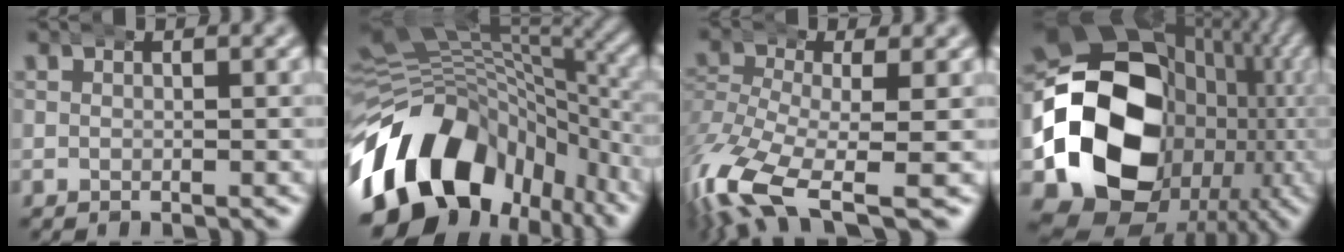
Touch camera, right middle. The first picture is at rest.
{"total": 18.5, "force": [-4.5, 13.3, 12.1], "torque": [-0.228, -0.029, -0.061]}
{"total": 8.1, "force": [-4.8, 3.5, 5.5], "torque": [-0.145, -0.053, -0.054]}
{"total": 27.9, "force": [-2.5, 20.3, 19.0], "torque": [-0.314, -0.046, -0.033]}